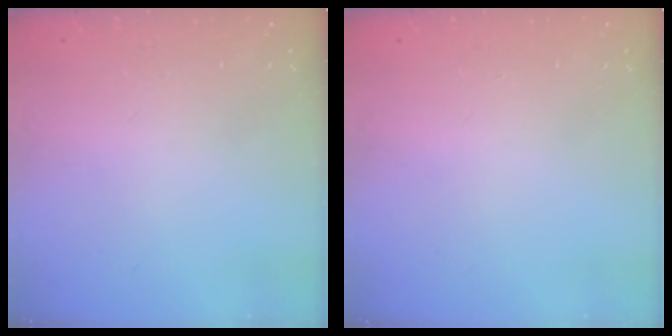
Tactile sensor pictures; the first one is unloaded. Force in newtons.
{"total": 0.0}